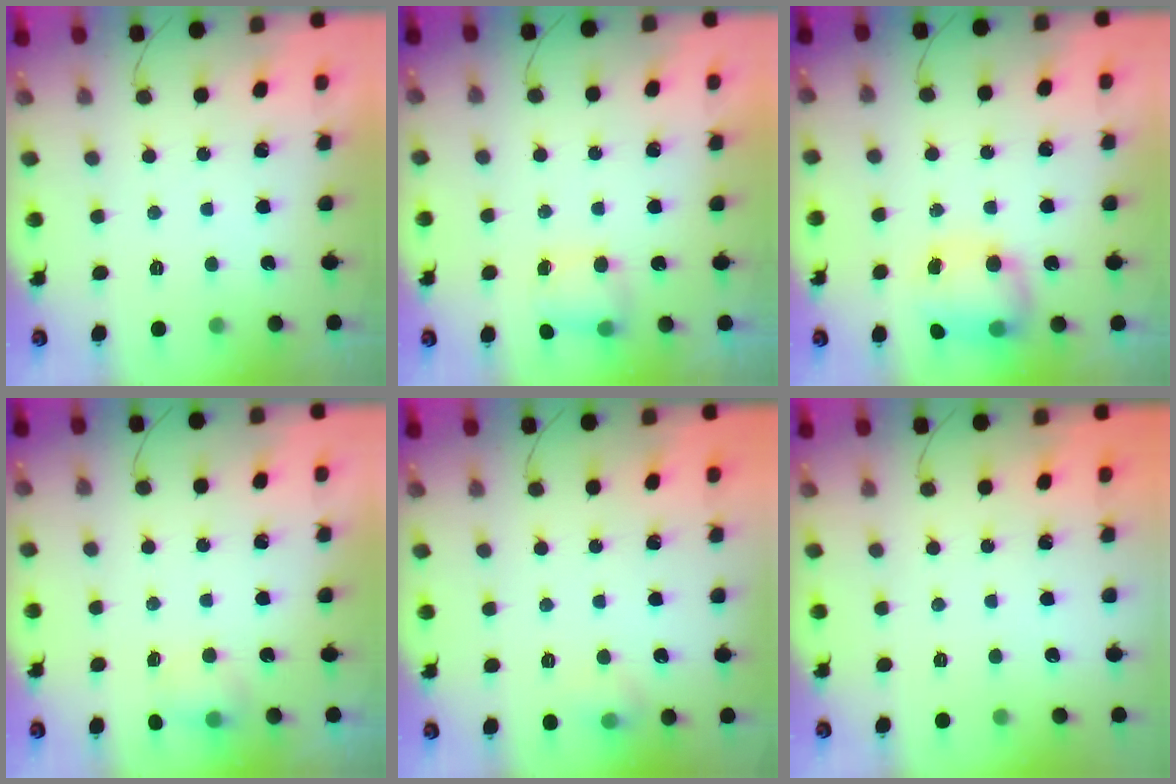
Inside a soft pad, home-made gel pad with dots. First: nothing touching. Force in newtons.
{"total": 5.0, "press": 4.9, "slide": 0.5}
{"total": 8.1, "press": 8.0, "slide": 1.4}
{"total": 7.8, "press": 4.2, "slide": 6.5}
{"total": 5.4, "press": 5.2, "slide": 1.4}
{"total": 0.0}